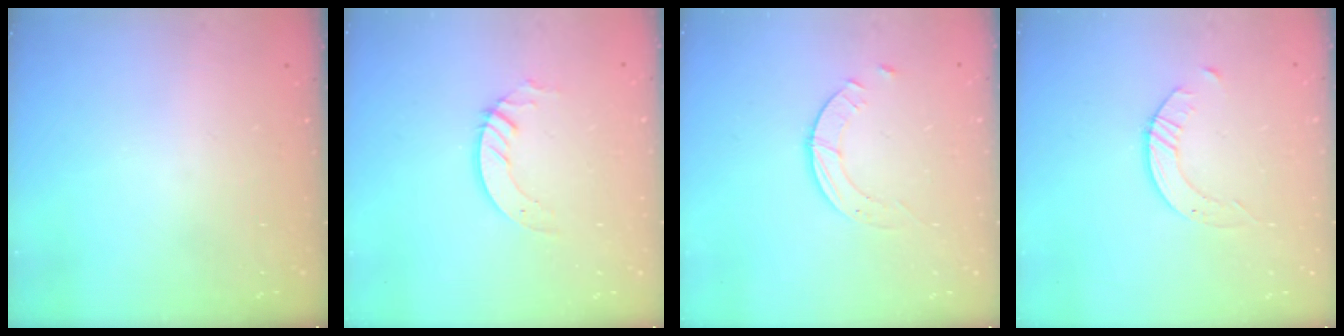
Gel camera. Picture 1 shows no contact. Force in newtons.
{"total": 2.8, "press": 2.8, "slide": 0.2}
{"total": 2.3, "press": 2.3, "slide": 0.3}
{"total": 2.6, "press": 2.6, "slide": 0.3}